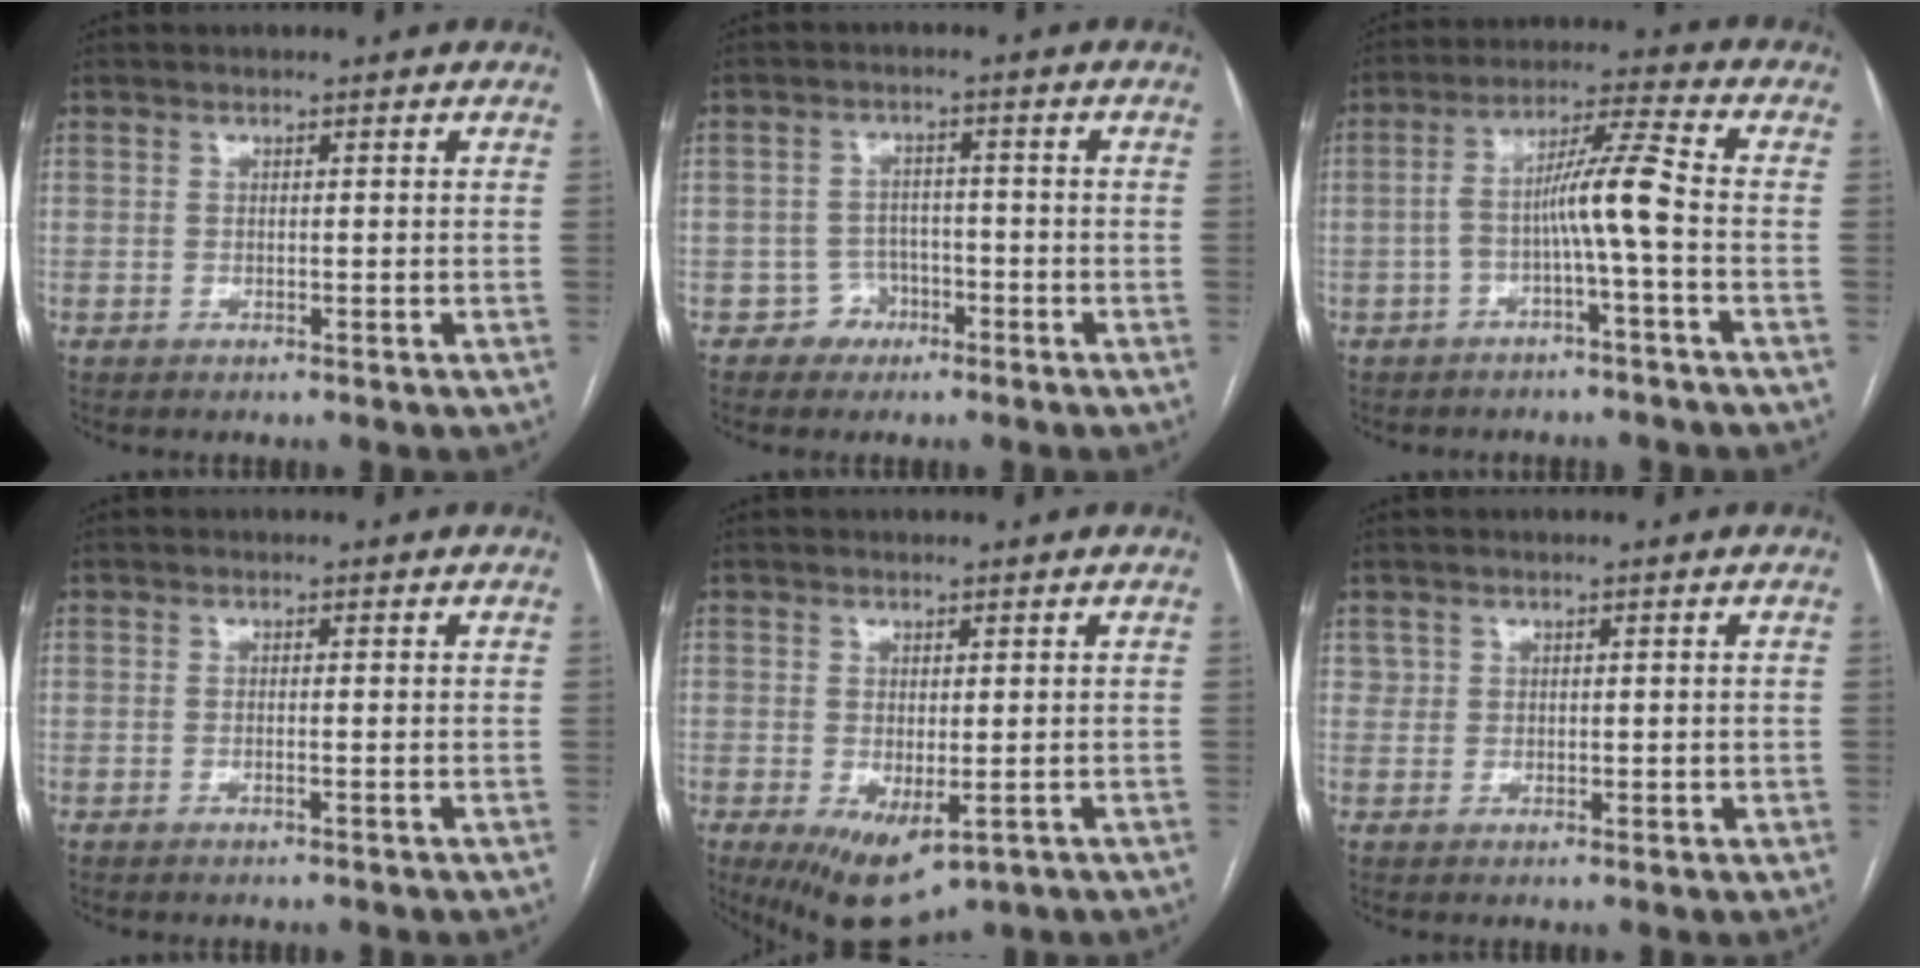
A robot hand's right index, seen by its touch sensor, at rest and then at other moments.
{"total": 3.5, "force": [-1.9, 3.0, -0.2], "torque": [0.012, 0.017, -0.029]}
{"total": 7.6, "force": [-2.0, -0.4, 7.4], "torque": [-0.133, 0.027, -0.033]}
{"total": 0.6, "force": [-0.2, 0.0, 0.5], "torque": [-0.010, 0.001, -0.003]}
{"total": 8.5, "force": [-3.6, 3.9, 6.7], "torque": [-0.112, -0.024, -0.041]}
{"total": 1.8, "force": [0.7, 1.6, 0.5], "torque": [-0.005, 0.001, 0.015]}